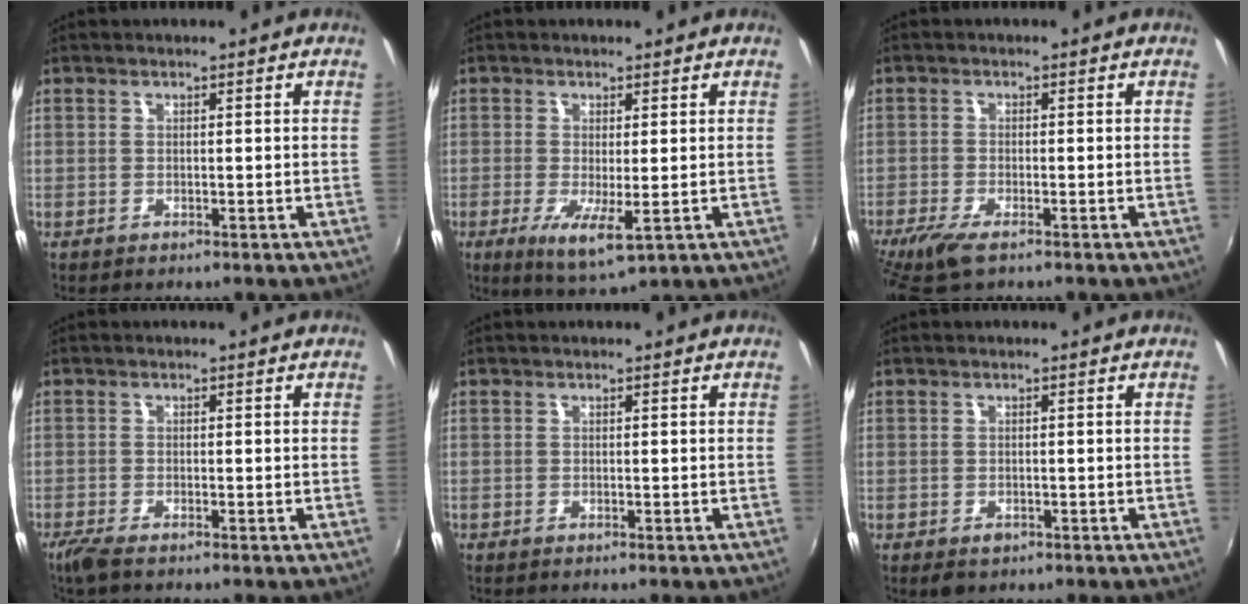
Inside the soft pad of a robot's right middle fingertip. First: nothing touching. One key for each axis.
{"total": 6.2, "fx": -1.4, "fy": 1.3, "fz": 5.9, "tx": -0.114, "ty": -0.021, "tz": -0.020}
{"total": 6.5, "fx": -4.6, "fy": 1.7, "fz": 4.3, "tx": -0.109, "ty": -0.024, "tz": -0.089}
{"total": 3.0, "fx": -2.3, "fy": 0.3, "fz": 1.9, "tx": -0.045, "ty": -0.010, "tz": -0.046}
{"total": 0.0}
{"total": 2.2, "fx": -1.2, "fy": 1.5, "fz": 1.1, "tx": -0.021, "ty": -0.007, "tz": -0.016}